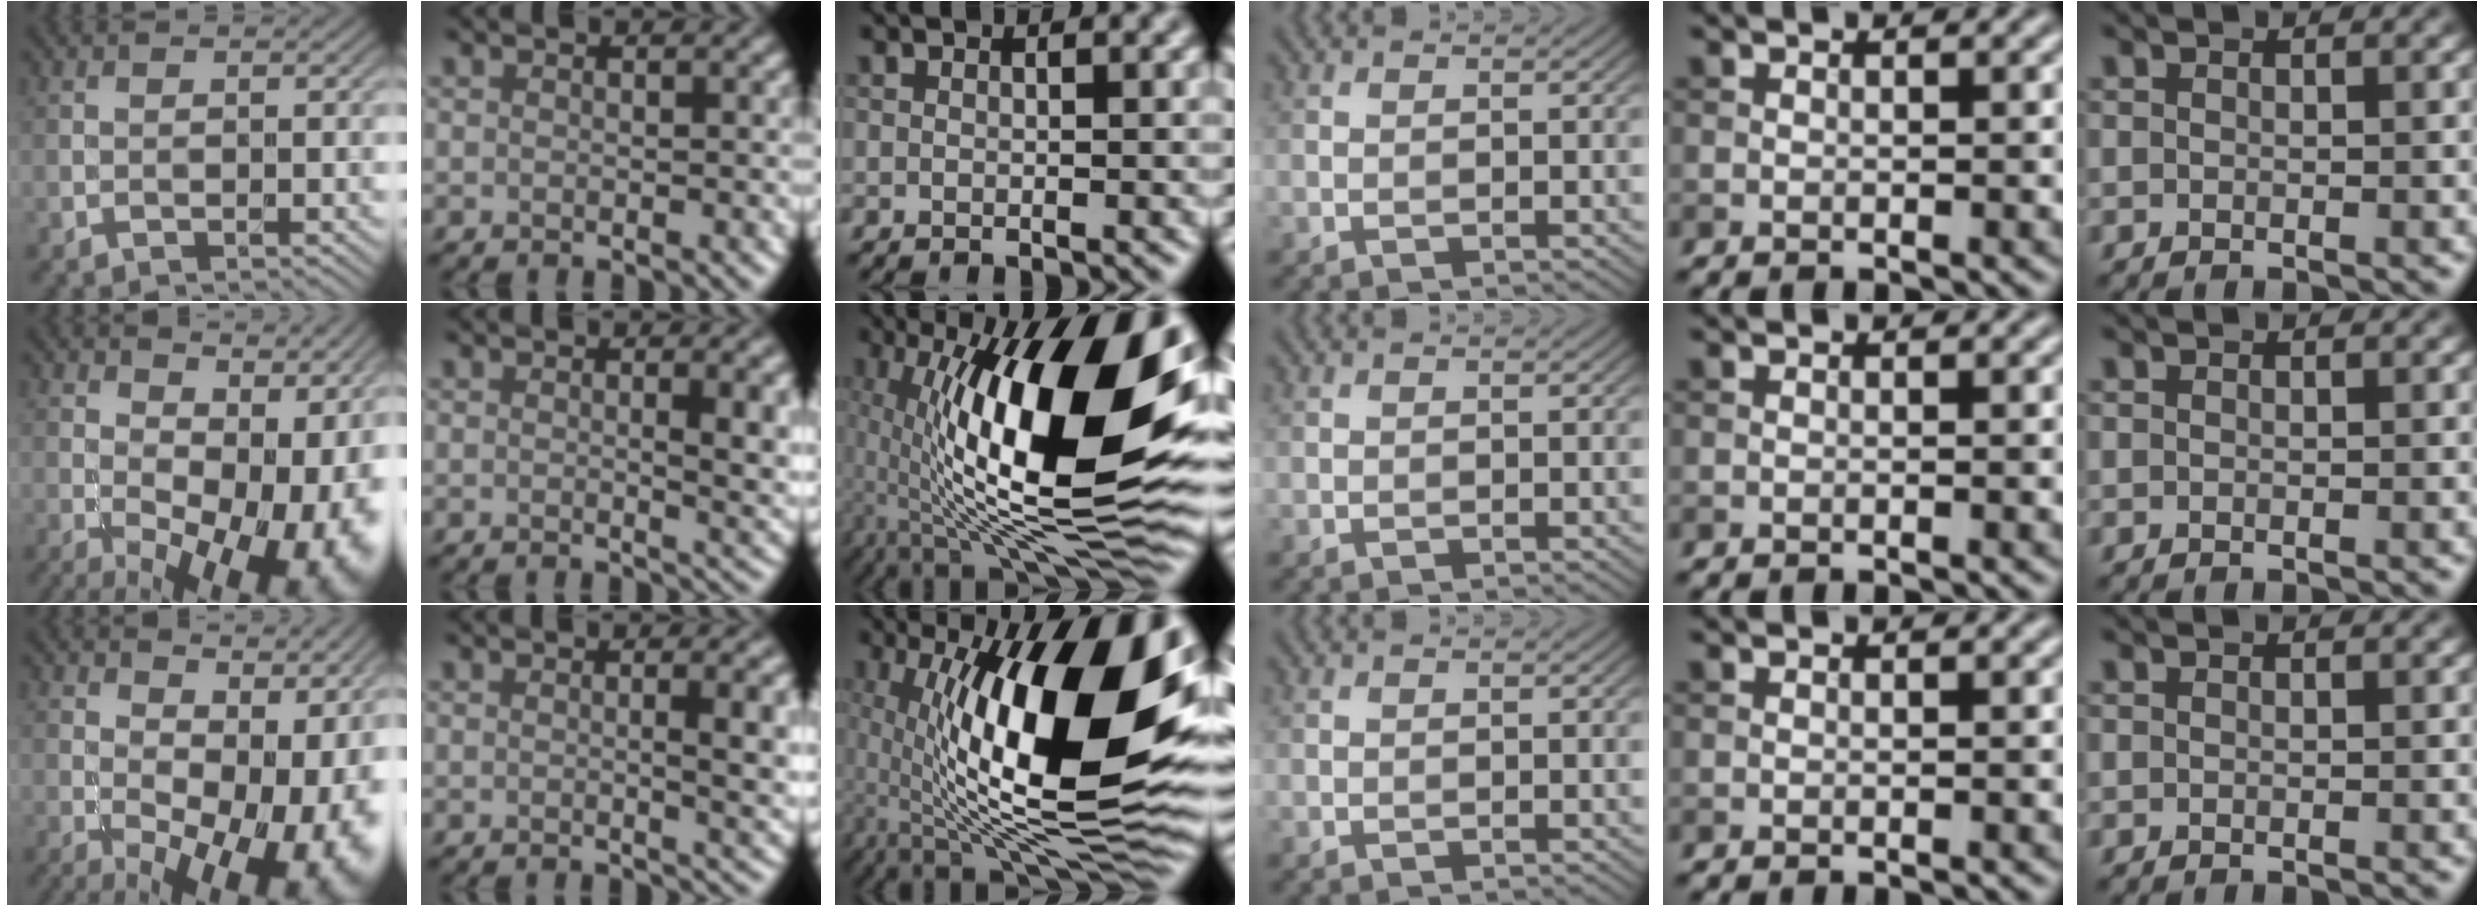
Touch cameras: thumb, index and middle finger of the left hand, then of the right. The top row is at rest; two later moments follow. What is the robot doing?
{"motion": "unscrew", "object": "dispenser bottle"}